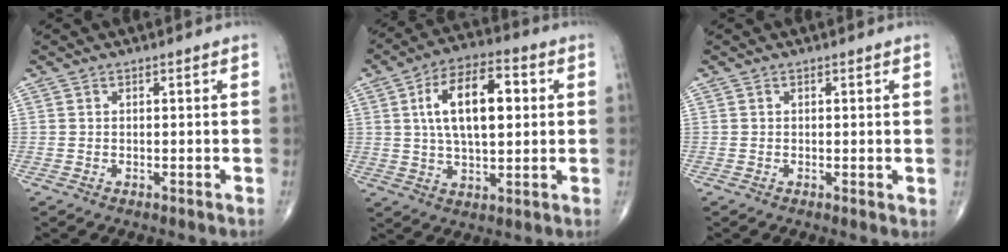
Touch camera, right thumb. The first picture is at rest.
{"total": 15.0, "force": [2.9, 7.3, 12.8], "torque": [-0.204, 0.009, 0.047]}
{"total": 0.8, "force": [0.2, 0.3, 0.8], "torque": [-0.012, -0.004, 0.000]}